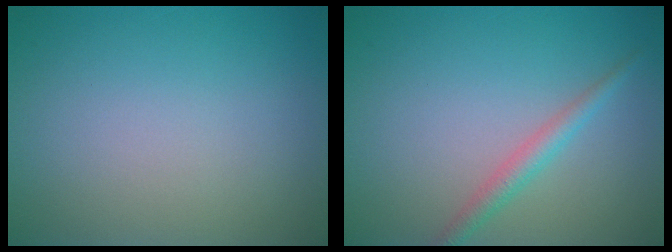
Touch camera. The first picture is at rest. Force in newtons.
{"total": 1.9, "press": 1.9, "slide": 0.0}